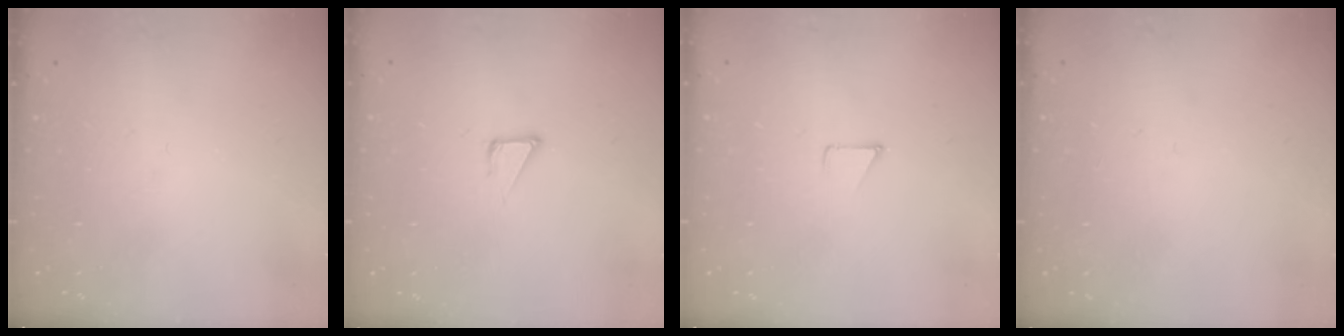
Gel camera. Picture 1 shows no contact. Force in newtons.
{"total": 3.5, "press": 3.5, "slide": 0.2}
{"total": 2.9, "press": 2.8, "slide": 0.3}
{"total": 2.7, "press": 2.7, "slide": 0.3}